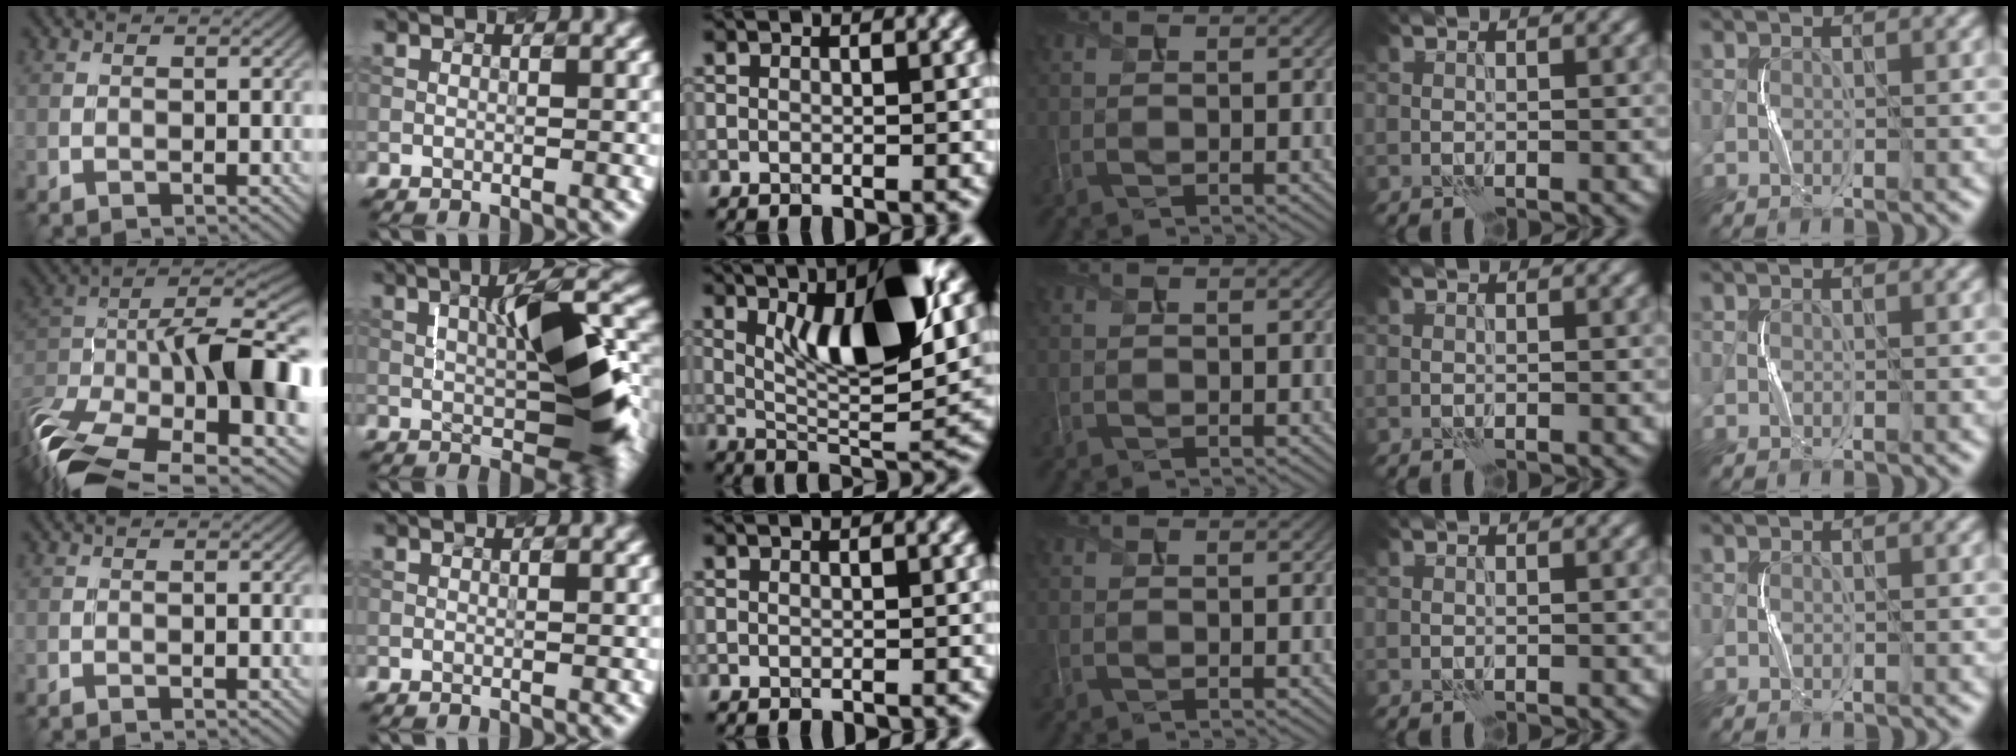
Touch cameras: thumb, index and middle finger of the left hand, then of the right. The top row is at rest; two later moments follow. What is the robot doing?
{"motion": "squeeze", "object": "paper clamp"}